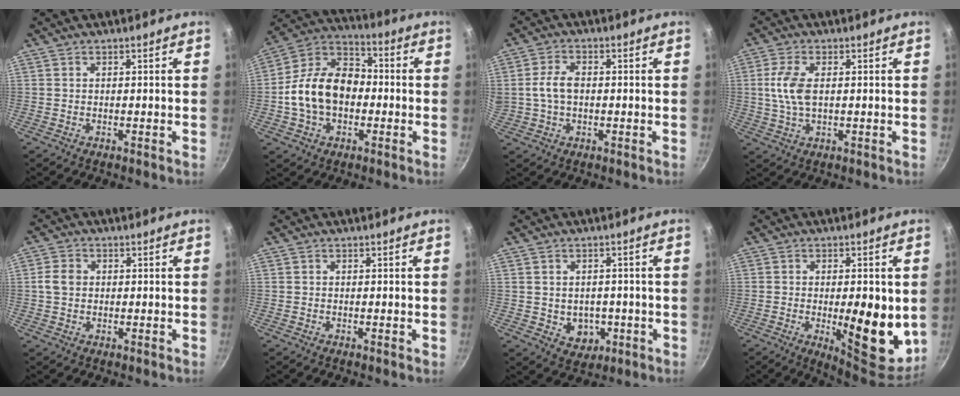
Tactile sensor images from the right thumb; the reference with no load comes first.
{"total": 16.0, "force": [-1.8, 11.3, 11.2], "torque": [-0.166, 0.043, -0.049]}
{"total": 5.7, "force": [0.1, 3.6, 4.4], "torque": [-0.082, 0.013, -0.001]}
{"total": 6.7, "force": [0.7, 3.4, 5.7], "torque": [-0.121, 0.004, 0.011]}
{"total": 3.7, "force": [0.2, 3.0, 2.1], "torque": [-0.030, 0.008, -0.002]}
{"total": 0.0}
{"total": 5.8, "force": [-1.1, 4.8, 3.1], "torque": [-0.022, 0.005, -0.002]}
{"total": 14.4, "force": [-1.6, 5.4, 13.3], "torque": [-0.155, -0.014, -0.013]}